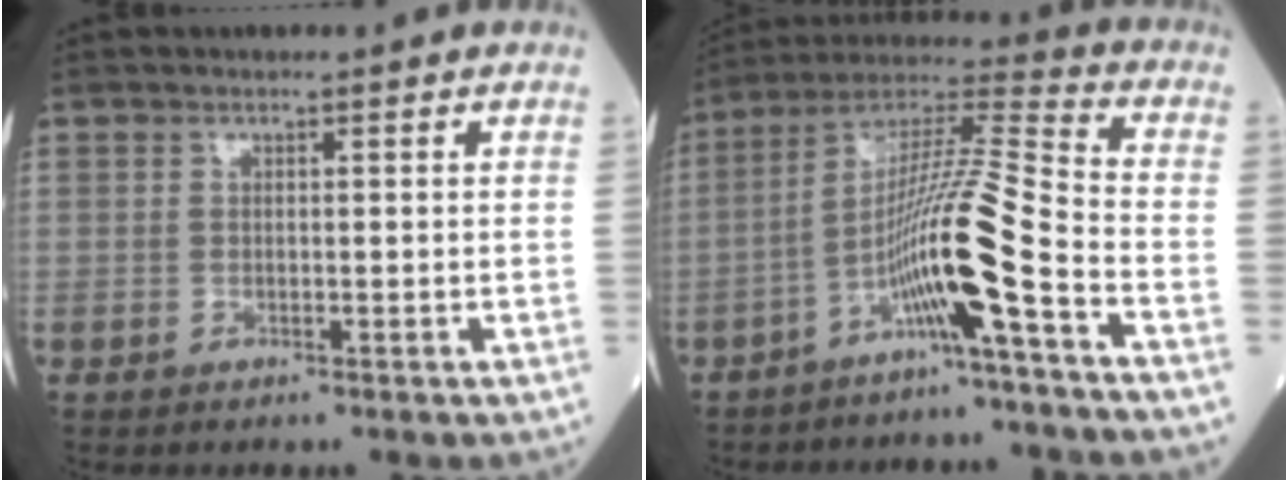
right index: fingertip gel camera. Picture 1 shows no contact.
{"total": 12.3, "force": [-5.3, -1.1, 11.1], "torque": [-0.208, 0.009, -0.103]}